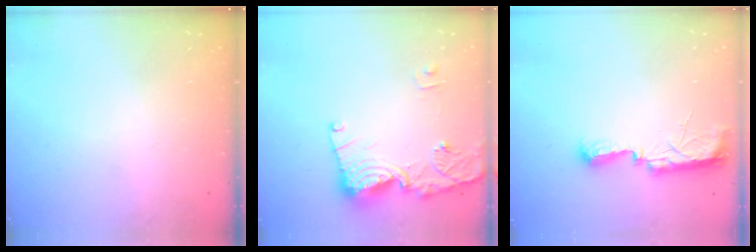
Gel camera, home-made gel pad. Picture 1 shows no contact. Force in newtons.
{"total": 13.6, "press": 13.5, "slide": 1.8}
{"total": 9.7, "press": 8.7, "slide": 4.2}